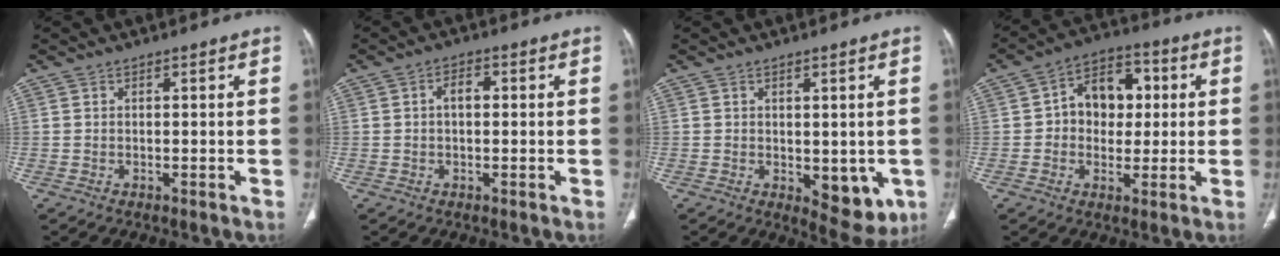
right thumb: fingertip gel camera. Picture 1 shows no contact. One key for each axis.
{"total": 3.1, "fx": 0.2, "fy": 1.8, "fz": 2.5, "tx": -0.039, "ty": 0.011, "tz": 0.001}
{"total": 7.9, "fx": -1.4, "fy": 4.3, "fz": 6.4, "tx": -0.049, "ty": -0.015, "tz": -0.005}
{"total": 11.1, "fx": 1.4, "fy": 8.3, "fz": 7.3, "tx": -0.066, "ty": 0.019, "tz": 0.014}